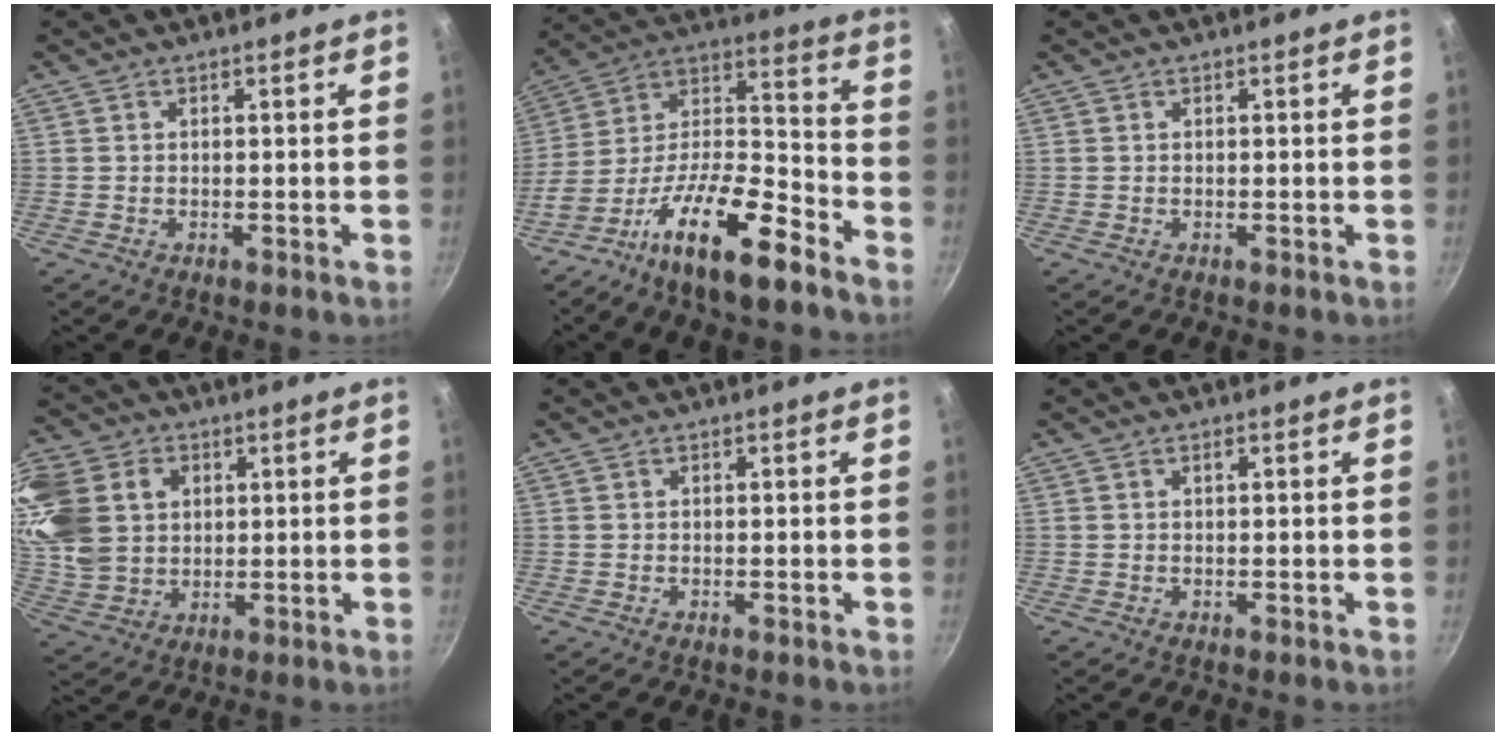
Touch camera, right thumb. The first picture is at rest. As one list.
[{"total": 20.3, "force": [-11.7, 7.2, 14.9], "torque": [-0.241, 0.087, -0.219]}, {"total": 0.0}, {"total": 19.3, "force": [5.2, 15.1, 10.9], "torque": [-0.234, 0.002, 0.106]}, {"total": 0.0}, {"total": 0.7, "force": [0.3, 0.2, 0.6], "torque": [-0.013, 0.005, 0.005]}]